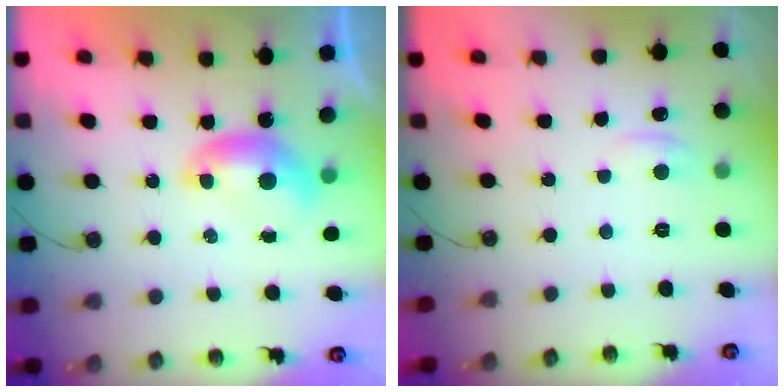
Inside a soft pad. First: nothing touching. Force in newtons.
{"total": 1.9, "press": 1.8, "slide": 0.6}